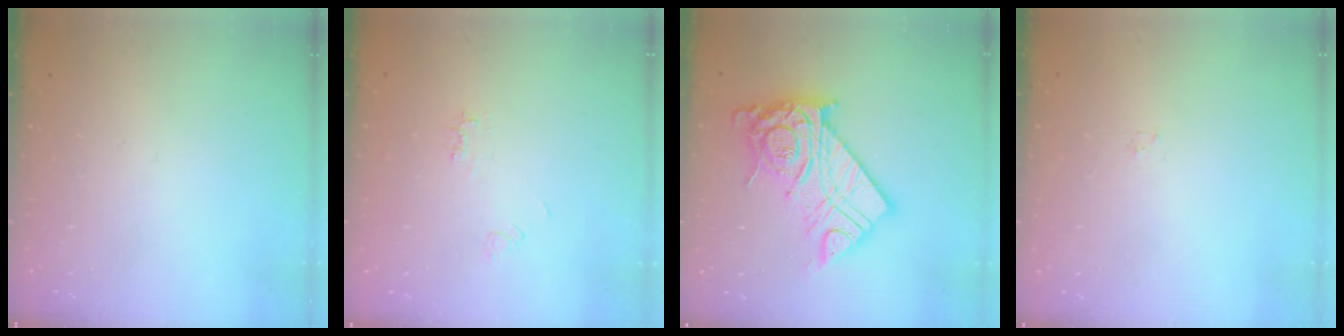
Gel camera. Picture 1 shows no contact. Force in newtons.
{"total": 4.5, "press": 4.5, "slide": 0.7}
{"total": 20.5, "press": 20.4, "slide": 2.0}
{"total": 0.8, "press": 0.8, "slide": 0.2}